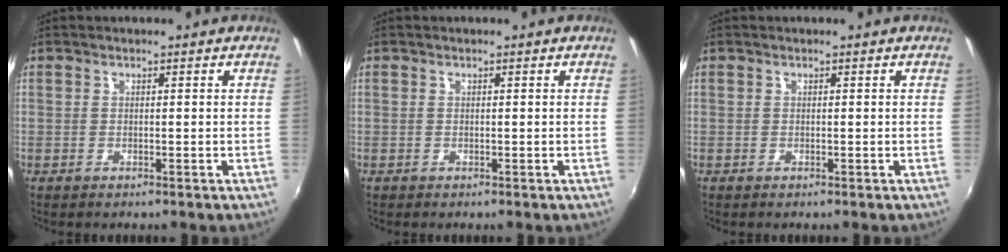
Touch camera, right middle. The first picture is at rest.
{"total": 0.0}
{"total": 0.0}